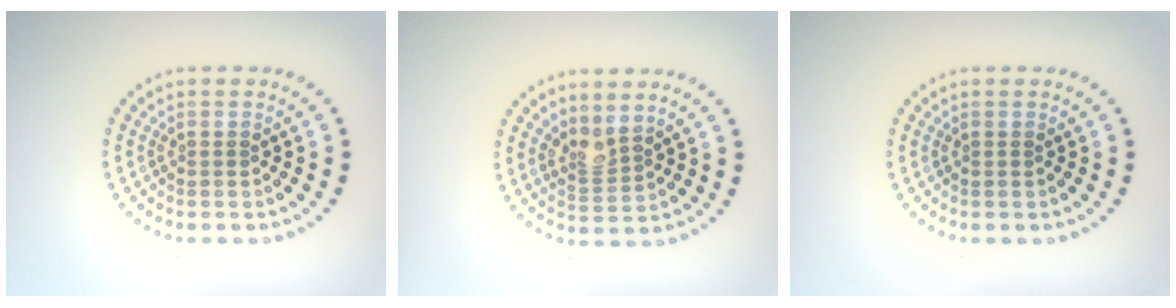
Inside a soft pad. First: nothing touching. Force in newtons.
{"total": 2.1, "press": 1.5, "slide": 1.4}
{"total": 0.0}